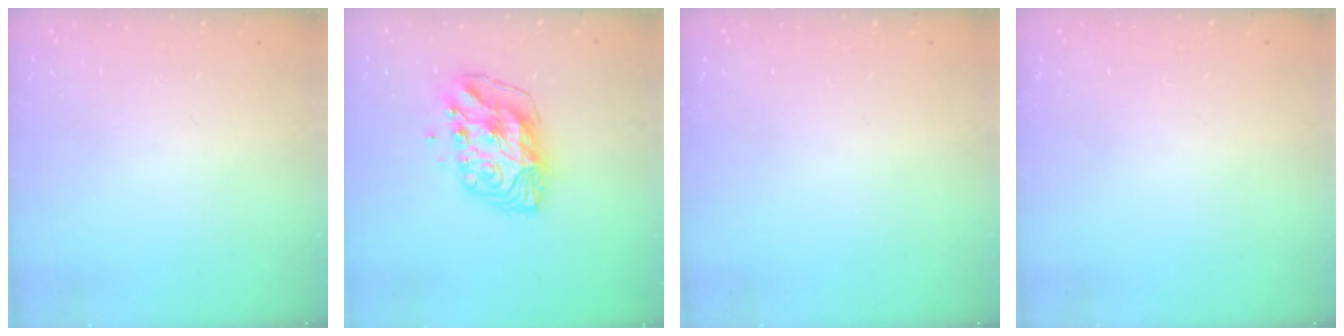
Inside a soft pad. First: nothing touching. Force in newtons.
{"total": 11.2, "press": 11.2, "slide": 1.1}
{"total": 0.0}
{"total": 0.0}